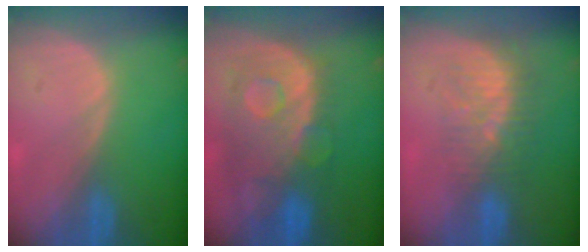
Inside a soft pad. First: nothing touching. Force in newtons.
{"total": 11.2, "press": 9.7, "slide": 5.5}
{"total": 7.8, "press": 7.0, "slide": 3.3}